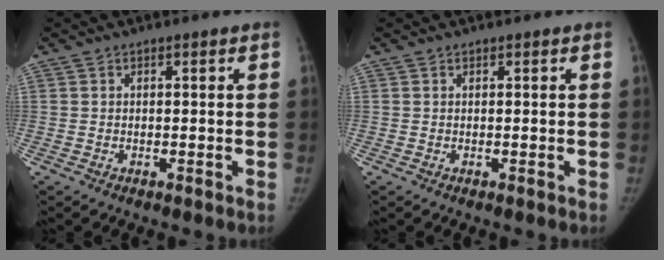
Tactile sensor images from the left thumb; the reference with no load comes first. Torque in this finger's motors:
{"motor_torque": [0.11, 0.06, 0.33, -0.44, 0.10]}